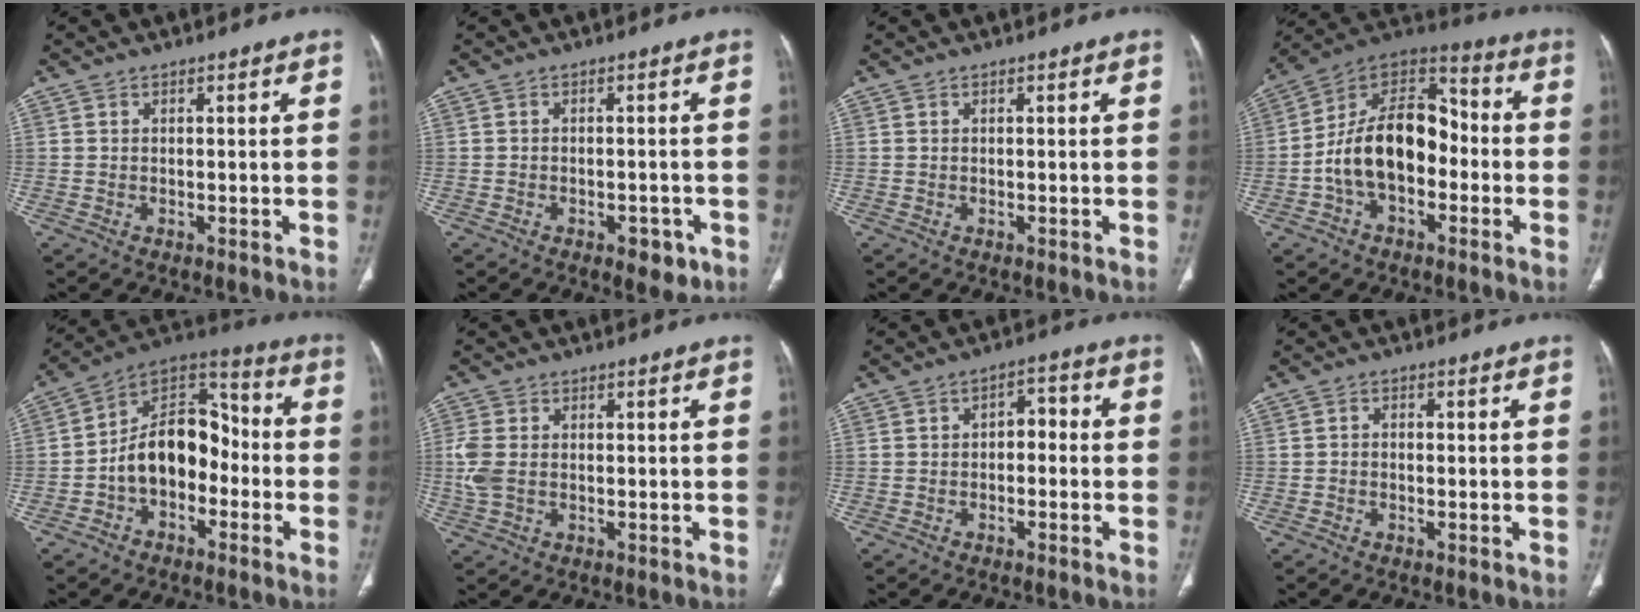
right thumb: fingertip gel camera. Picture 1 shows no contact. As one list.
[{"total": 4.1, "force": [-2.1, 2.3, 2.7], "torque": [-0.019, 0.007, -0.023]}, {"total": 0.0}, {"total": 17.9, "force": [-3.0, 11.2, 13.6], "torque": [-0.210, 0.050, -0.058]}, {"total": 14.7, "force": [-3.3, 10.0, 10.3], "torque": [-0.135, 0.062, -0.067]}, {"total": 4.5, "force": [-0.1, 2.9, 3.4], "torque": [-0.101, 0.003, 0.000]}, {"total": 4.2, "force": [-0.7, 2.7, 3.1], "torque": [-0.028, 0.024, -0.020]}, {"total": 1.0, "force": [-0.3, 0.8, 0.5], "torque": [-0.004, 0.003, -0.008]}]